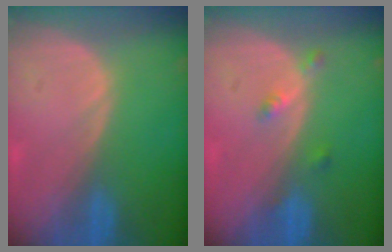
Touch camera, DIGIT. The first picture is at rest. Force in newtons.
{"total": 2.4, "press": 2.0, "slide": 1.3}